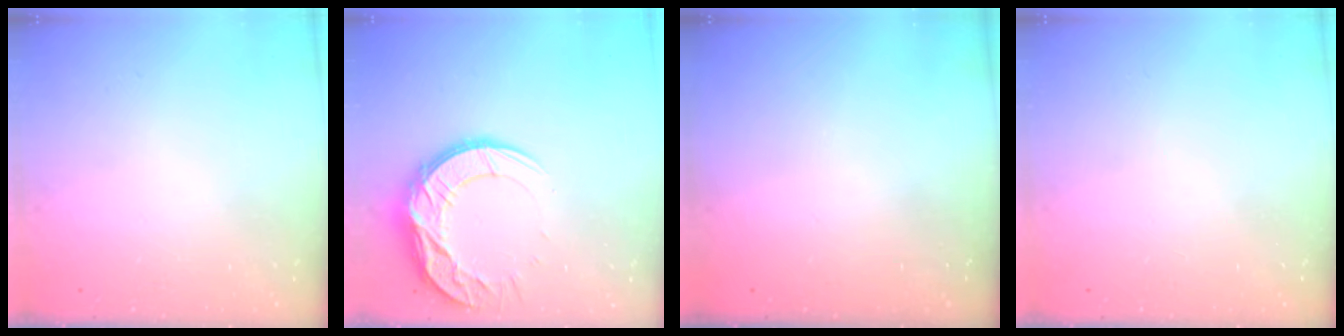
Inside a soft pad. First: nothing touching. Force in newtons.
{"total": 14.6, "press": 14.6, "slide": 1.1}
{"total": 0.0}
{"total": 0.0}